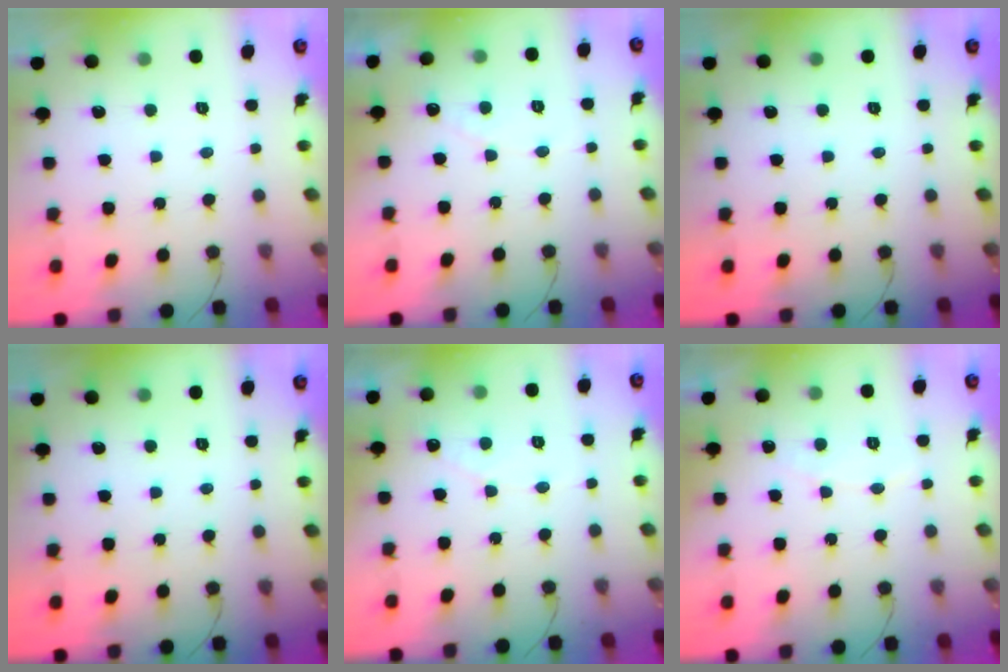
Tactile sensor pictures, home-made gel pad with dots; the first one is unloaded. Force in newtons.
{"total": 2.7, "press": 2.7, "slide": 0.0}
{"total": 0.0}
{"total": 0.0}
{"total": 3.0, "press": 3.0, "slide": 0.1}
{"total": 4.0, "press": 4.0, "slide": 0.3}